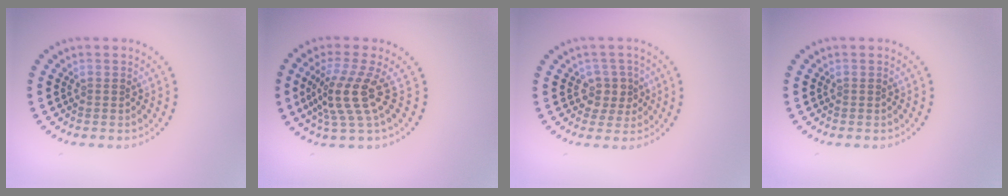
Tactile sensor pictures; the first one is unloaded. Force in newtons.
{"total": 4.3, "press": 3.1, "slide": 3.0}
{"total": 2.2, "press": 1.9, "slide": 1.1}
{"total": 0.0}